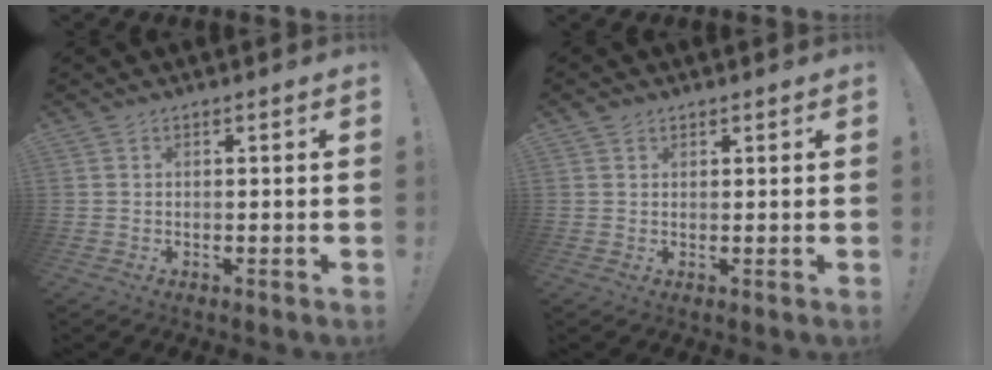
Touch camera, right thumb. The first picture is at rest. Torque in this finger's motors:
{"motor_torque": [-0.02, 0.04, 0.28, 0.23, 0.01]}